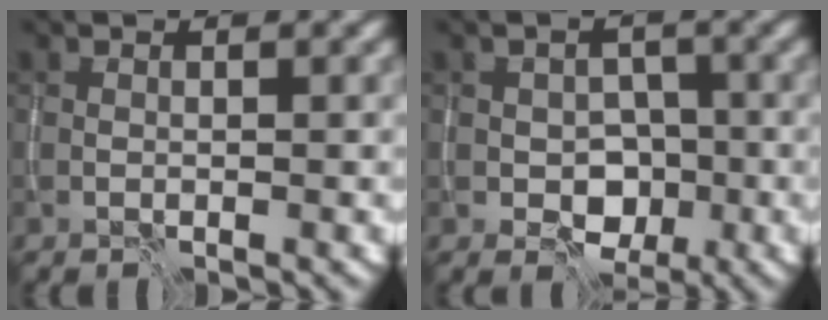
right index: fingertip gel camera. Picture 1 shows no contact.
{"total": 3.5, "force": [-1.0, 2.8, 1.9], "torque": [-0.020, -0.004, -0.016]}